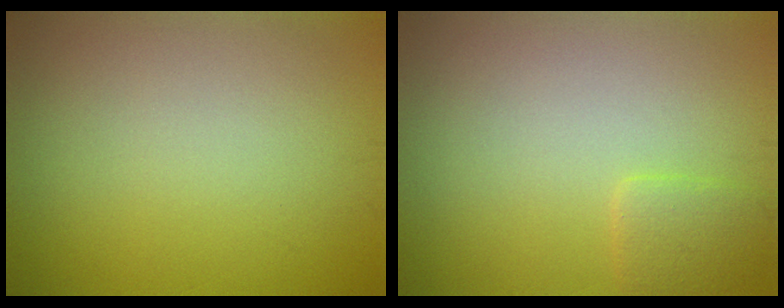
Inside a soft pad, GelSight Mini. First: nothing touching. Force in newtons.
{"total": 1.6, "press": 1.6, "slide": 0.1}